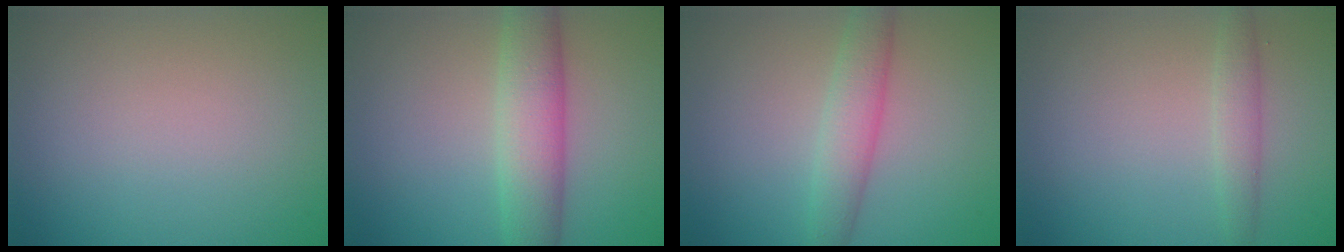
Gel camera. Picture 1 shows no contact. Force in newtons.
{"total": 5.7, "press": 5.7, "slide": 0.1}
{"total": 3.4, "press": 3.4, "slide": 0.1}
{"total": 1.9, "press": 1.9, "slide": 0.0}